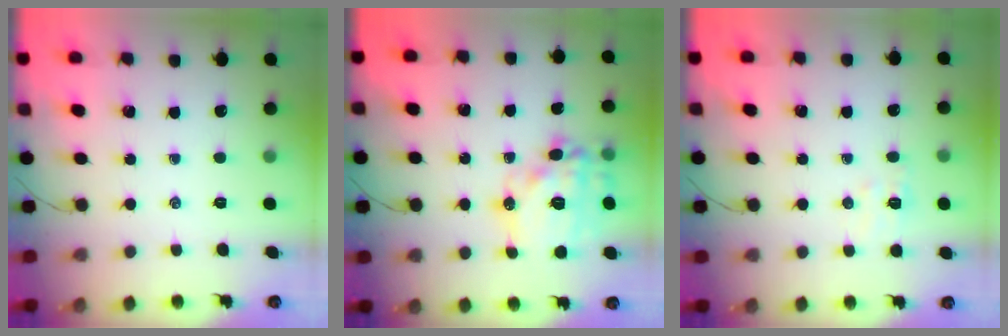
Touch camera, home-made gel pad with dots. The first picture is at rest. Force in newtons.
{"total": 18.1, "press": 17.9, "slide": 2.5}
{"total": 5.2, "press": 5.1, "slide": 1.1}